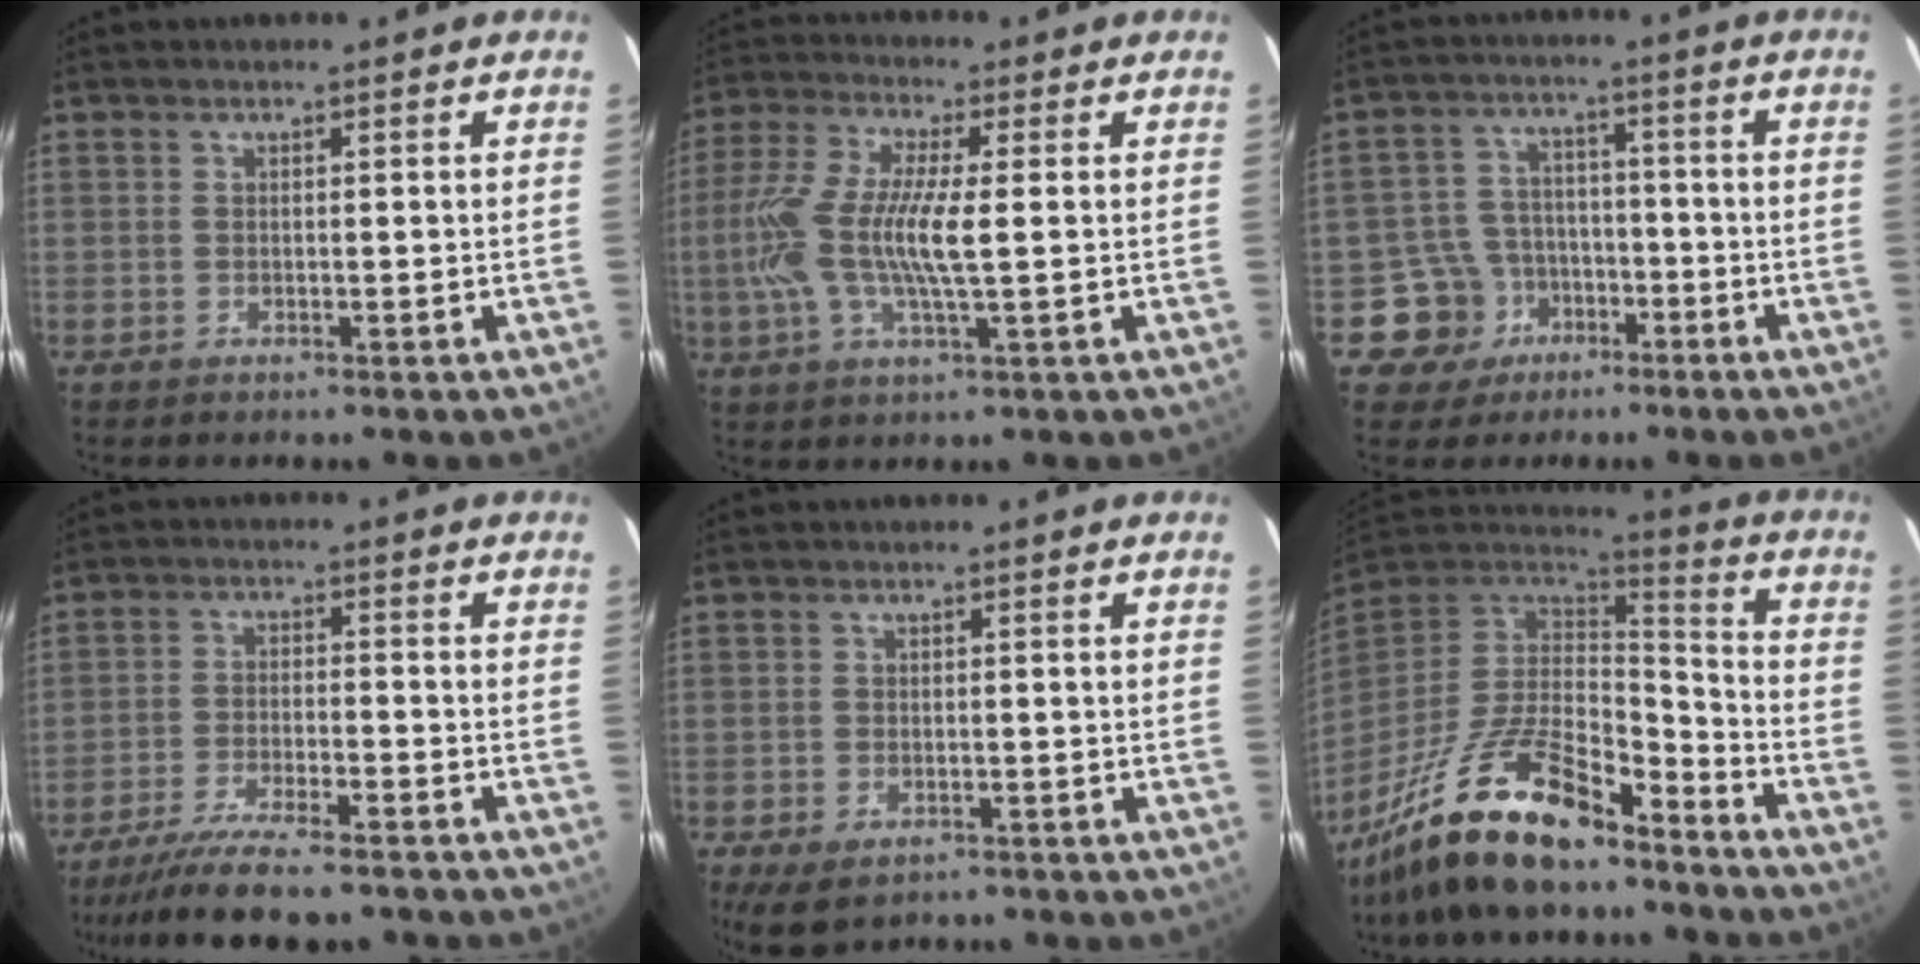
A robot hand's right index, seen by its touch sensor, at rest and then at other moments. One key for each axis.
{"total": 13.3, "fx": -0.5, "fy": 2.8, "fz": 13.0, "tx": -0.263, "ty": -0.001, "tz": -0.015}
{"total": 8.6, "fx": -4.4, "fy": 7.4, "fz": 0.5, "tx": -0.038, "ty": 0.032, "tz": -0.064}
{"total": 13.2, "fx": -11.3, "fy": 2.3, "fz": 6.5, "tx": -0.144, "ty": -0.024, "tz": -0.187}
{"total": 5.3, "fx": -3.2, "fy": 3.0, "fz": 2.9, "tx": -0.067, "ty": -0.019, "tz": -0.050}
{"total": 22.0, "fx": -15.7, "fy": 7.4, "fz": 13.6, "tx": -0.271, "ty": -0.027, "tz": -0.273}